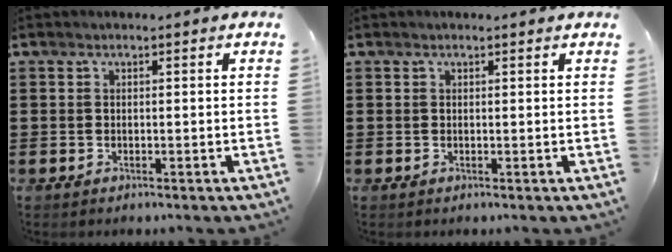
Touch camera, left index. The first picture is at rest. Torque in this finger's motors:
{"motor_torque": [-0.26, -0.59, -0.01, 0.00]}